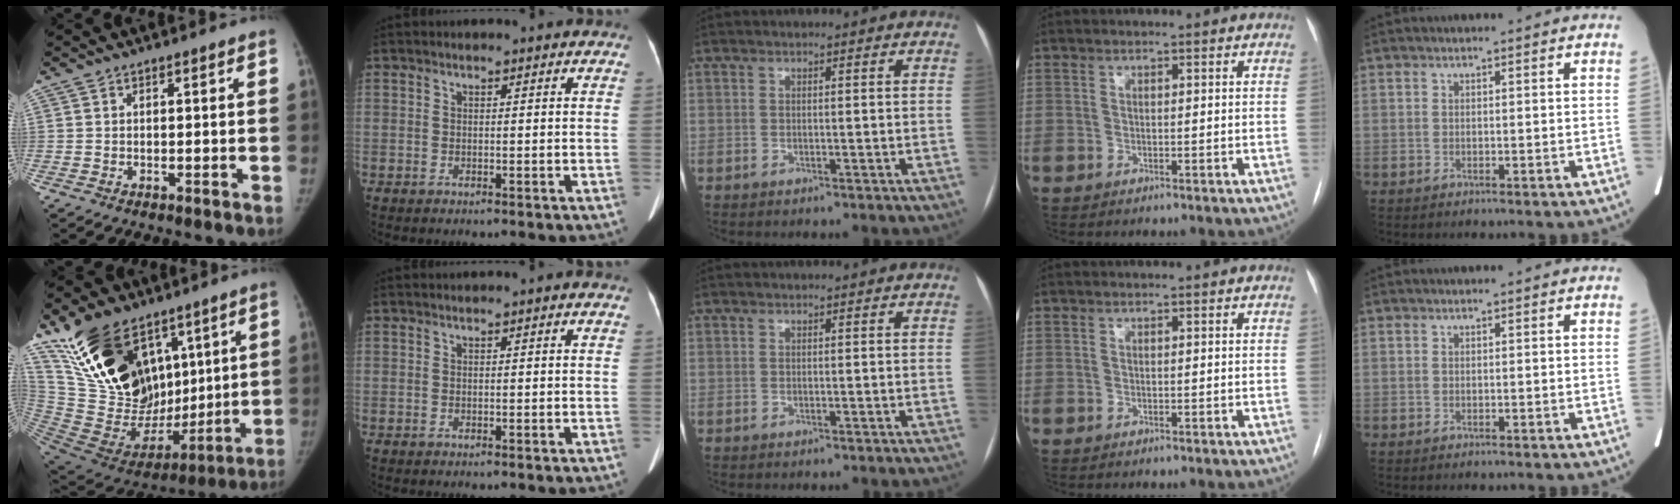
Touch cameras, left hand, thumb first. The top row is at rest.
{"thumb": {"total": 26.9, "force": [13.8, 15.7, 17.0], "torque": [-0.280, -0.035, 0.268]}, "index": {"total": 0.5, "force": [0.4, -0.1, 0.3], "torque": [-0.011, 0.008, 0.013]}}